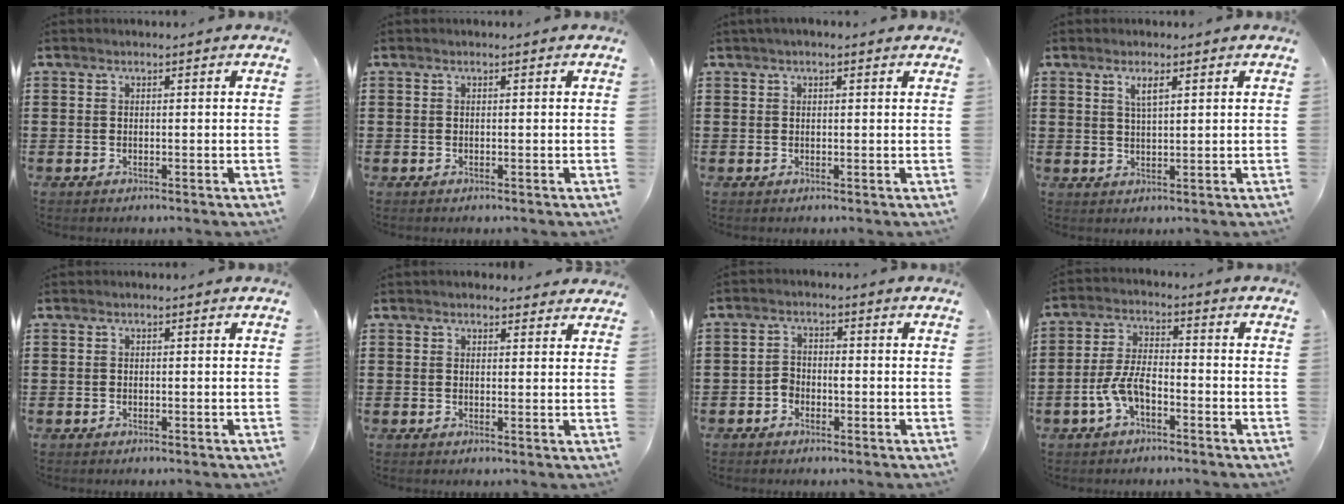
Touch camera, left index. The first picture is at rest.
{"total": 0.0}
{"total": 0.9, "force": [0.3, 0.3, 0.7], "torque": [-0.014, 0.004, 0.005]}
{"total": 2.8, "force": [1.5, 0.7, 2.2], "torque": [-0.048, 0.004, 0.025]}
{"total": 0.0}
{"total": 1.8, "force": [1.8, 0.5, 0.1], "torque": [-0.006, 0.003, 0.034]}
{"total": 1.9, "force": [-1.1, 1.3, 0.9], "torque": [-0.022, 0.006, -0.025]}
{"total": 6.2, "force": [-3.0, 2.6, 4.8], "torque": [-0.116, 0.001, -0.063]}